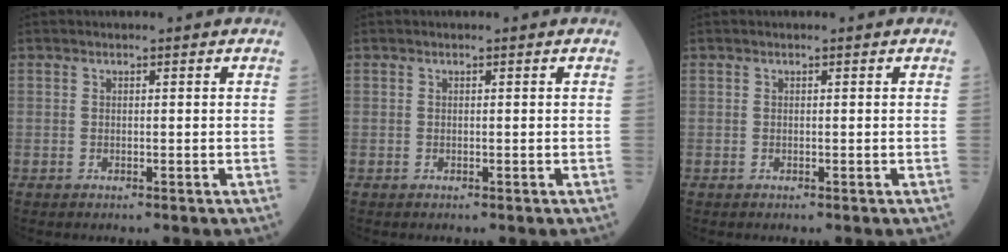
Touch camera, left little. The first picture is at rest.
{"total": 0.0}
{"total": 0.0}